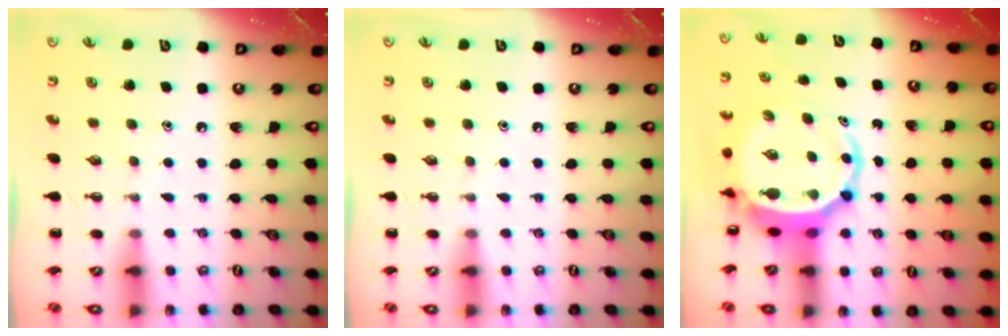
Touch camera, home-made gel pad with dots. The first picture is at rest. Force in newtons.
{"total": 0.0}
{"total": 5.7, "press": 5.5, "slide": 1.5}